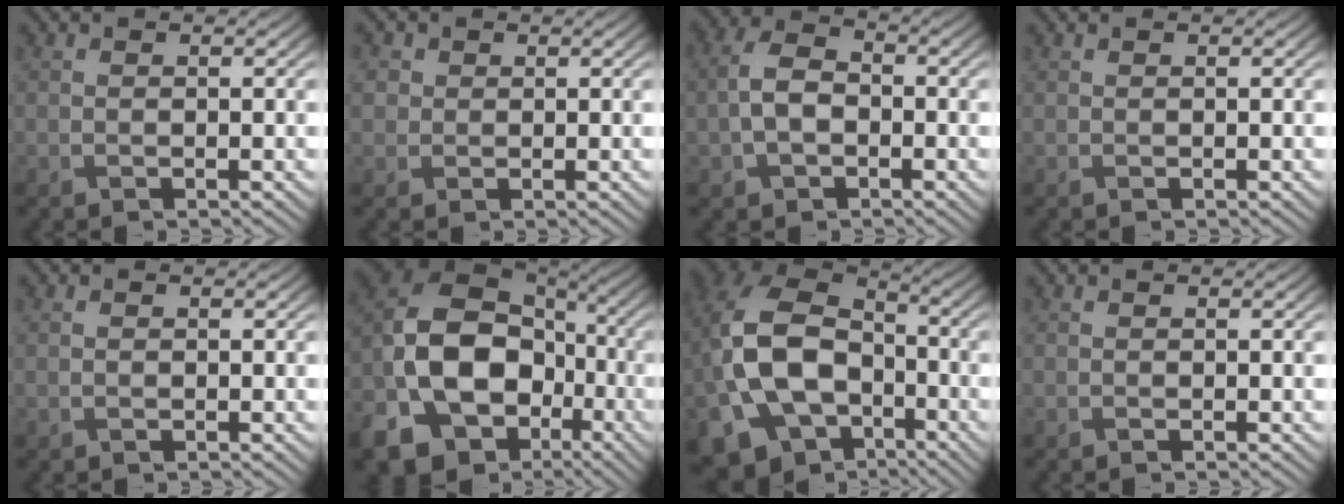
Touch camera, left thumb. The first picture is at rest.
{"total": 2.0, "force": [0.4, 1.9, 0.5], "torque": [-0.015, -0.001, 0.006]}
{"total": 5.7, "force": [-1.3, 3.9, 4.0], "torque": [-0.097, 0.002, -0.029]}
{"total": 0.0}
{"total": 0.7, "force": [-0.1, 0.5, 0.5], "torque": [-0.013, -0.002, -0.002]}
{"total": 19.5, "force": [-6.5, 14.7, 11.0], "torque": [-0.261, -0.022, -0.115]}
{"total": 19.3, "force": [-5.3, 13.8, 12.4], "torque": [-0.290, -0.027, -0.078]}
{"total": 0.0}